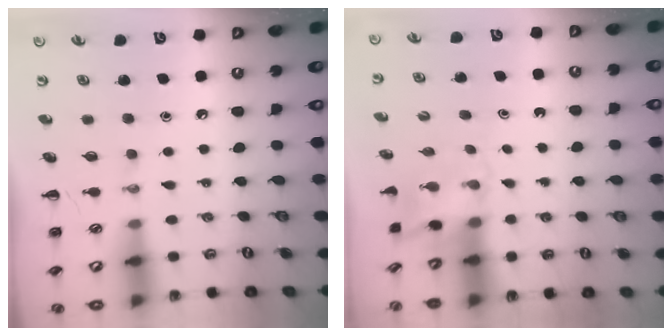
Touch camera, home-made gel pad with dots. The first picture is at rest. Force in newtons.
{"total": 2.5, "press": 2.3, "slide": 1.0}